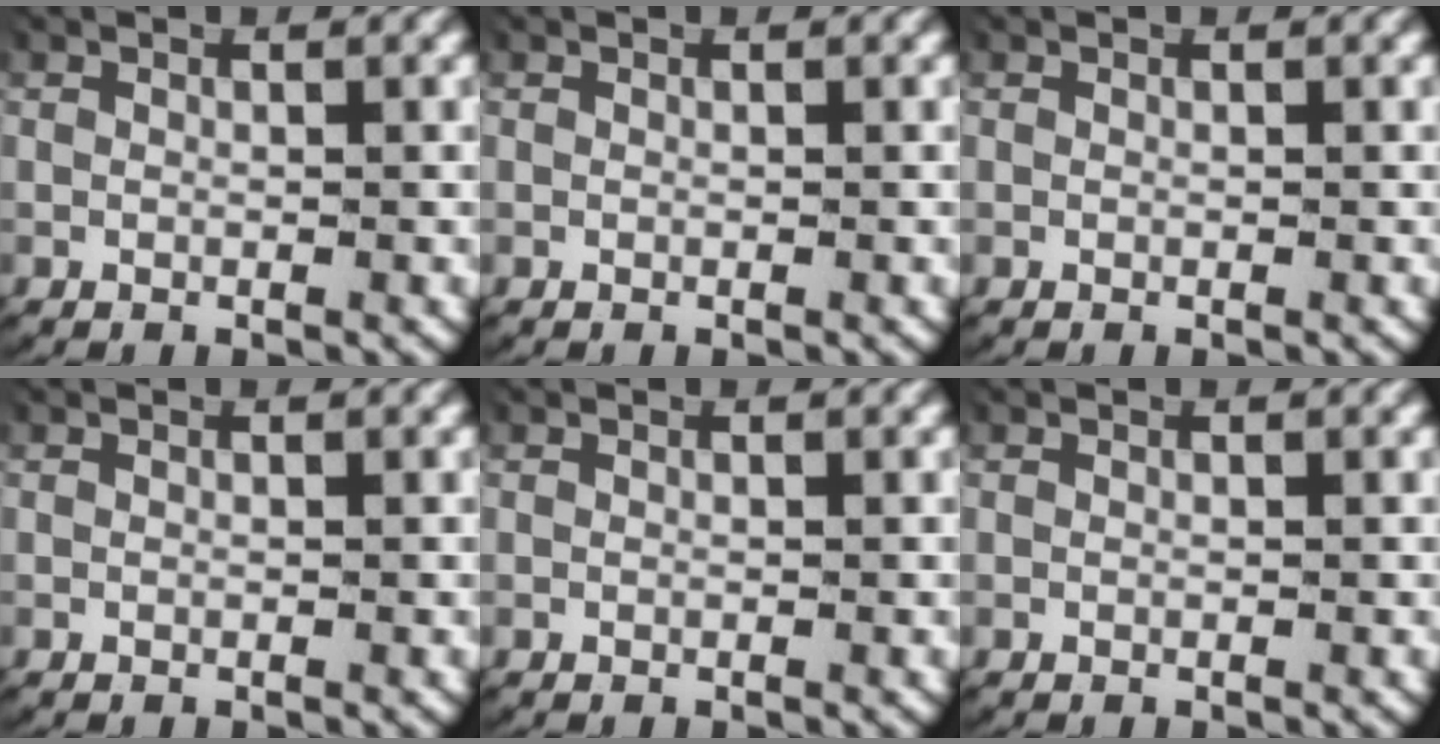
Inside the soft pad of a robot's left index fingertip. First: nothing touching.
{"total": 0.0}
{"total": 0.0}
{"total": 0.0}
{"total": 0.0}
{"total": 0.0}